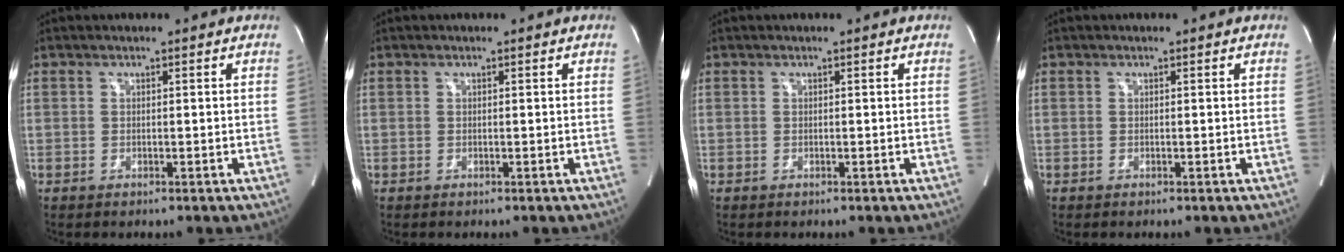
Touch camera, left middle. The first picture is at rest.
{"total": 0.0}
{"total": 0.0}
{"total": 0.0}